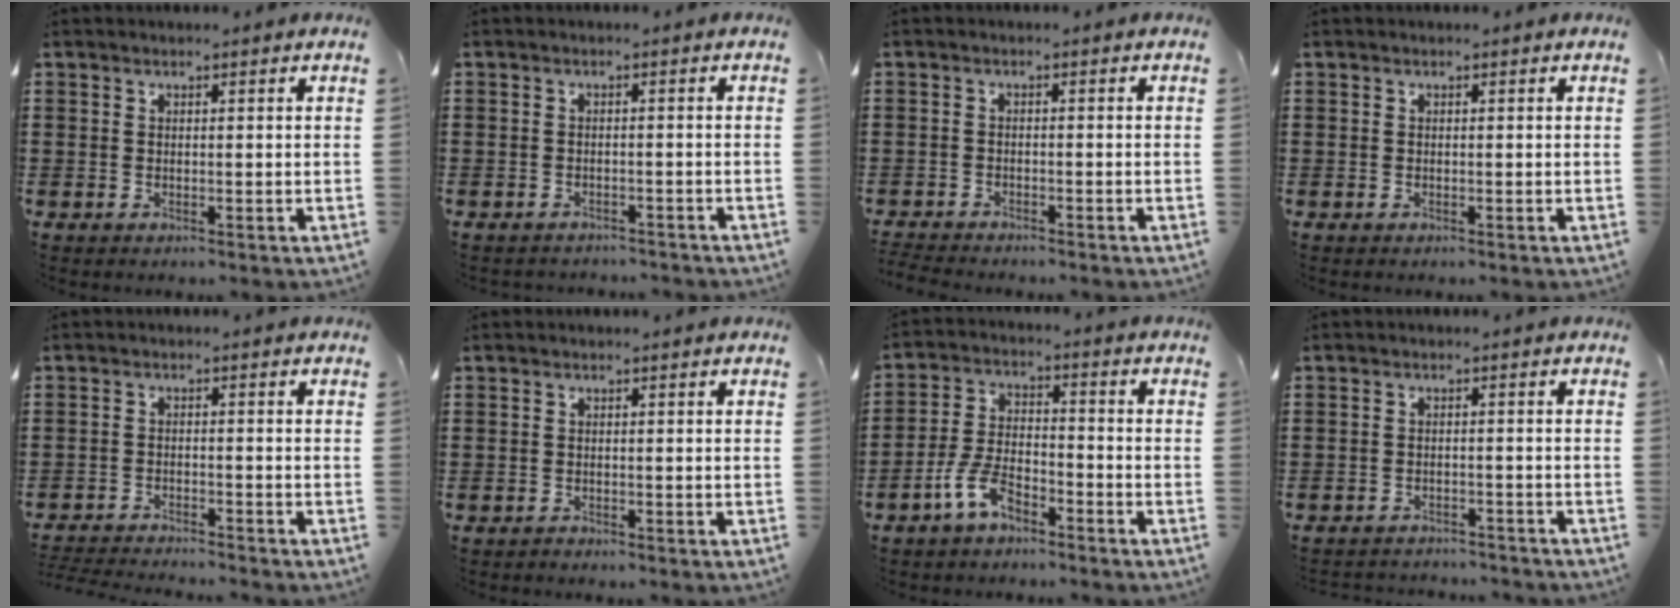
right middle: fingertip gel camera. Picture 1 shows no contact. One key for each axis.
{"total": 1.5, "fx": -1.4, "fy": 0.1, "fz": -0.1, "tx": -0.005, "ty": -0.001, "tz": -0.031}
{"total": 2.1, "fx": -2.1, "fy": 0.1, "fz": 0.0, "tx": -0.006, "ty": -0.003, "tz": -0.045}
{"total": 0.0}
{"total": 3.0, "fx": -3.0, "fy": -0.2, "fz": 0.1, "tx": -0.005, "ty": -0.003, "tz": -0.063}
{"total": 0.7, "fx": -0.7, "fy": 0.2, "fz": 0.0, "tx": -0.001, "ty": 0.003, "tz": -0.015}
{"total": 6.5, "fx": -4.5, "fy": 2.2, "fz": 4.1, "tx": -0.092, "ty": 0.004, "tz": -0.085}
{"total": 2.2, "fx": -2.2, "fy": 0.1, "fz": 0.0, "tx": -0.008, "ty": -0.003, "tz": -0.046}